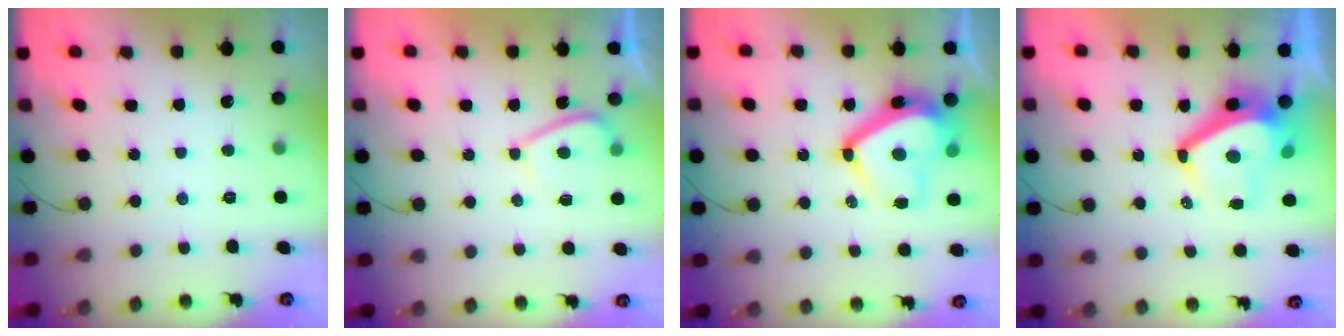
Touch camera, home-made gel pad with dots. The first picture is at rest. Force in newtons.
{"total": 4.5, "press": 4.3, "slide": 1.1}
{"total": 15.0, "press": 14.8, "slide": 2.4}
{"total": 11.1, "press": 11.1, "slide": 0.9}